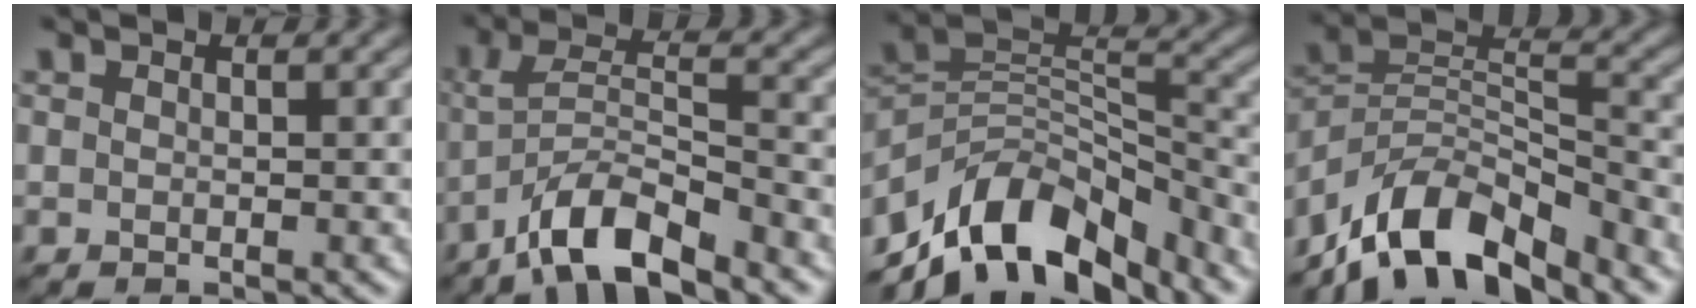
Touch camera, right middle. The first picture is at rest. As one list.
[{"total": 6.5, "force": [-4.5, 1.6, 4.3], "torque": [-0.079, 0.003, -0.086]}, {"total": 10.6, "force": [-7.9, 4.9, 5.2], "torque": [-0.079, 0.008, -0.151]}, {"total": 10.2, "force": [-8.0, 3.8, 5.2], "torque": [-0.076, 0.004, -0.161]}]